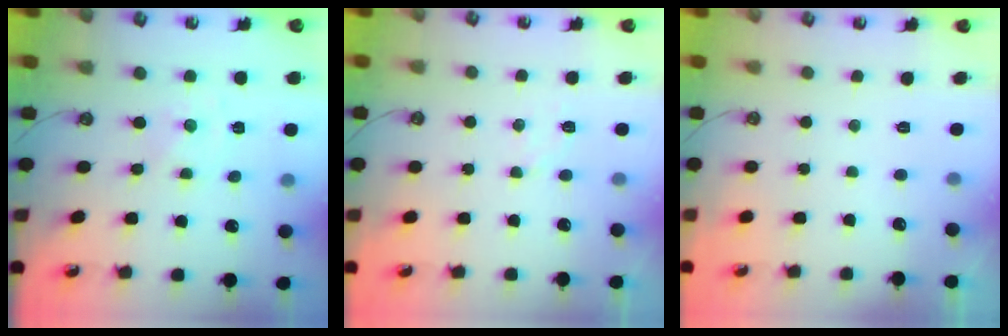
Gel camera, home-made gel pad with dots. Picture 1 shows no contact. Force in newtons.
{"total": 4.4, "press": 4.4, "slide": 0.6}
{"total": 0.0}